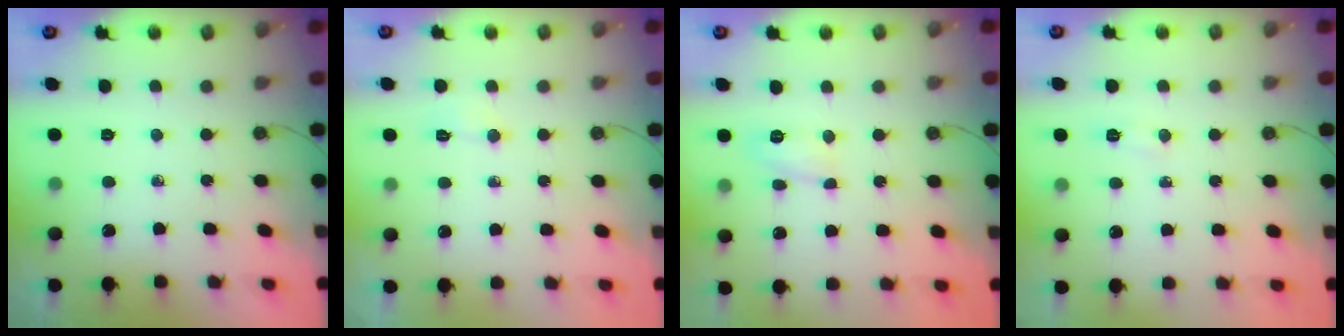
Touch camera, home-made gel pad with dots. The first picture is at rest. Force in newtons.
{"total": 2.7, "press": 2.6, "slide": 0.5}
{"total": 5.8, "press": 5.8, "slide": 0.5}
{"total": 4.6, "press": 4.5, "slide": 0.8}